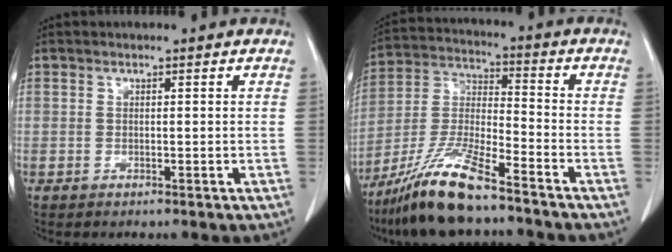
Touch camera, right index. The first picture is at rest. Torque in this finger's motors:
{"motor_torque": [1.09, -1.05, 0.28, 0.09]}